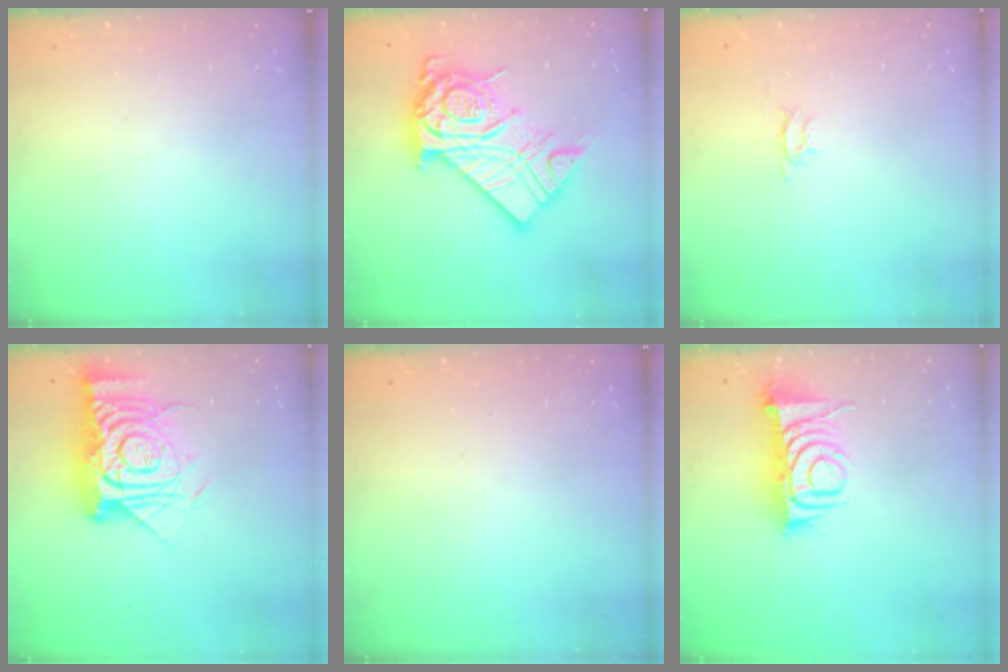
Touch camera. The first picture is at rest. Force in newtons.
{"total": 20.5, "press": 20.4, "slide": 2.0}
{"total": 2.4, "press": 2.4, "slide": 0.3}
{"total": 14.6, "press": 14.5, "slide": 1.5}
{"total": 0.0}
{"total": 9.7, "press": 9.6, "slide": 1.2}